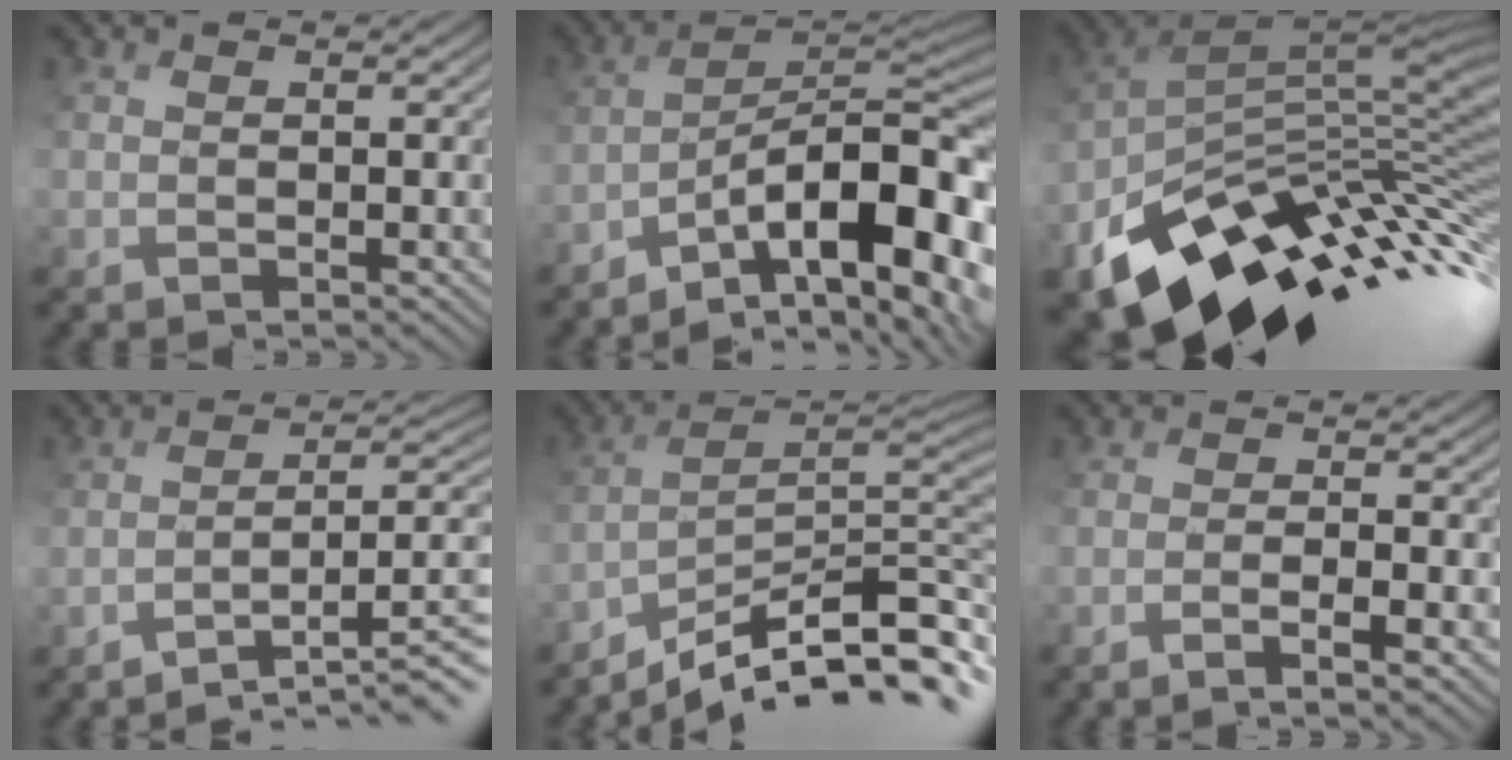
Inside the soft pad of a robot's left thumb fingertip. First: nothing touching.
{"total": 15.6, "force": [-8.6, 5.3, 11.8], "torque": [-0.166, 0.005, -0.134]}
{"total": 15.4, "force": [-7.6, 8.1, 10.6], "torque": [-0.204, -0.024, -0.127]}
{"total": 8.9, "force": [-5.9, 2.0, 6.3], "torque": [-0.085, 0.008, -0.080]}
{"total": 12.5, "force": [-9.9, 2.5, 7.2], "torque": [-0.116, 0.009, -0.156]}
{"total": 4.2, "force": [-3.0, 0.6, 2.9], "torque": [-0.042, 0.011, -0.059]}